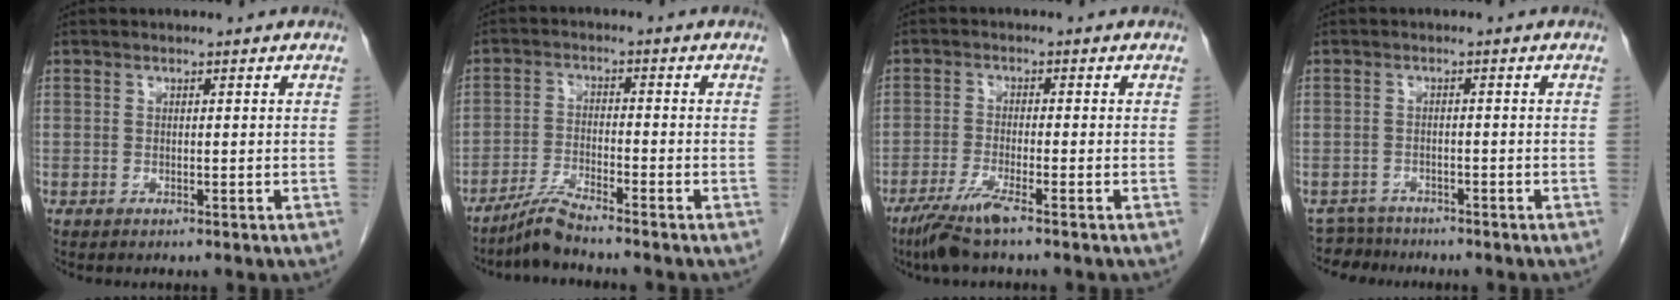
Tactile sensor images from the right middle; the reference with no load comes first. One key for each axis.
{"total": 4.3, "fx": -3.9, "fy": -0.6, "fz": 1.7, "tx": -0.036, "ty": -0.018, "tz": -0.080}
{"total": 5.4, "fx": -3.7, "fy": -0.2, "fz": 3.8, "tx": -0.081, "ty": -0.016, "tz": -0.075}
{"total": 3.6, "fx": -3.4, "fy": 1.0, "fz": -0.9, "tx": 0.012, "ty": -0.007, "tz": -0.057}